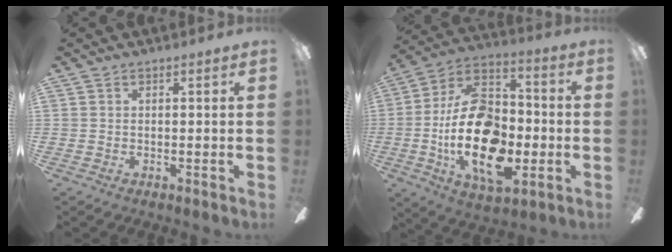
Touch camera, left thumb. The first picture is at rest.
{"total": 23.8, "force": [-5.0, 14.2, 18.5], "torque": [-0.354, 0.020, -0.080]}